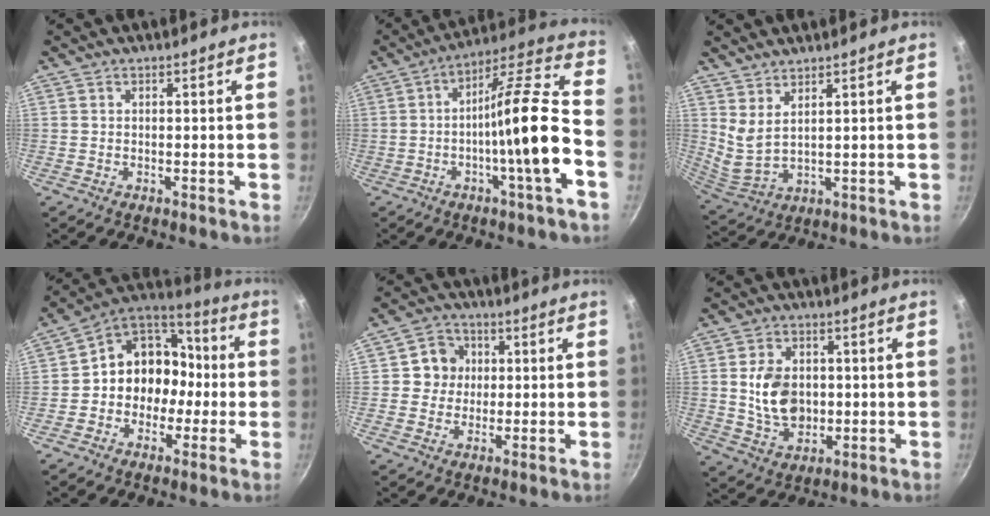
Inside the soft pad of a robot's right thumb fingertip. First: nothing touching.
{"total": 17.6, "force": [-4.0, 1.7, 17.0], "torque": [-0.249, 0.046, -0.071]}
{"total": 5.6, "force": [3.7, 1.7, 3.8], "torque": [-0.068, -0.045, 0.079]}
{"total": 13.9, "force": [-2.0, 11.9, 6.9], "torque": [-0.049, 0.059, -0.044]}
{"total": 6.4, "force": [1.0, 6.1, 1.9], "torque": [0.011, 0.008, 0.006]}
{"total": 10.3, "force": [0.4, 7.6, 7.0], "torque": [-0.101, -0.005, 0.013]}